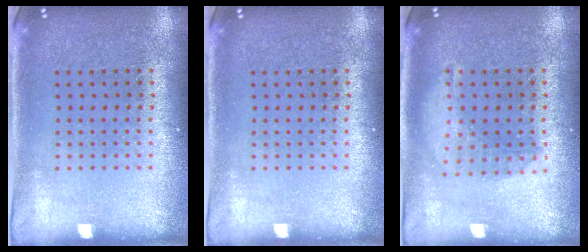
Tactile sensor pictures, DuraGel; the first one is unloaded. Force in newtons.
{"total": 0.0}
{"total": 1.3, "press": 1.3, "slide": 0.4}